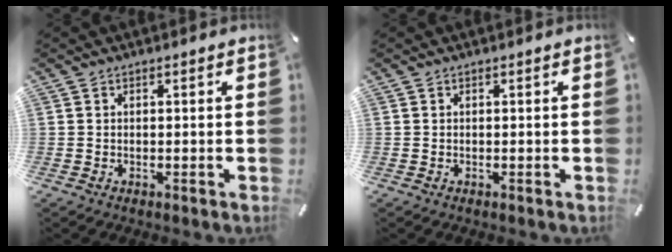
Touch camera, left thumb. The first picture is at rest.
{"total": 0.0}